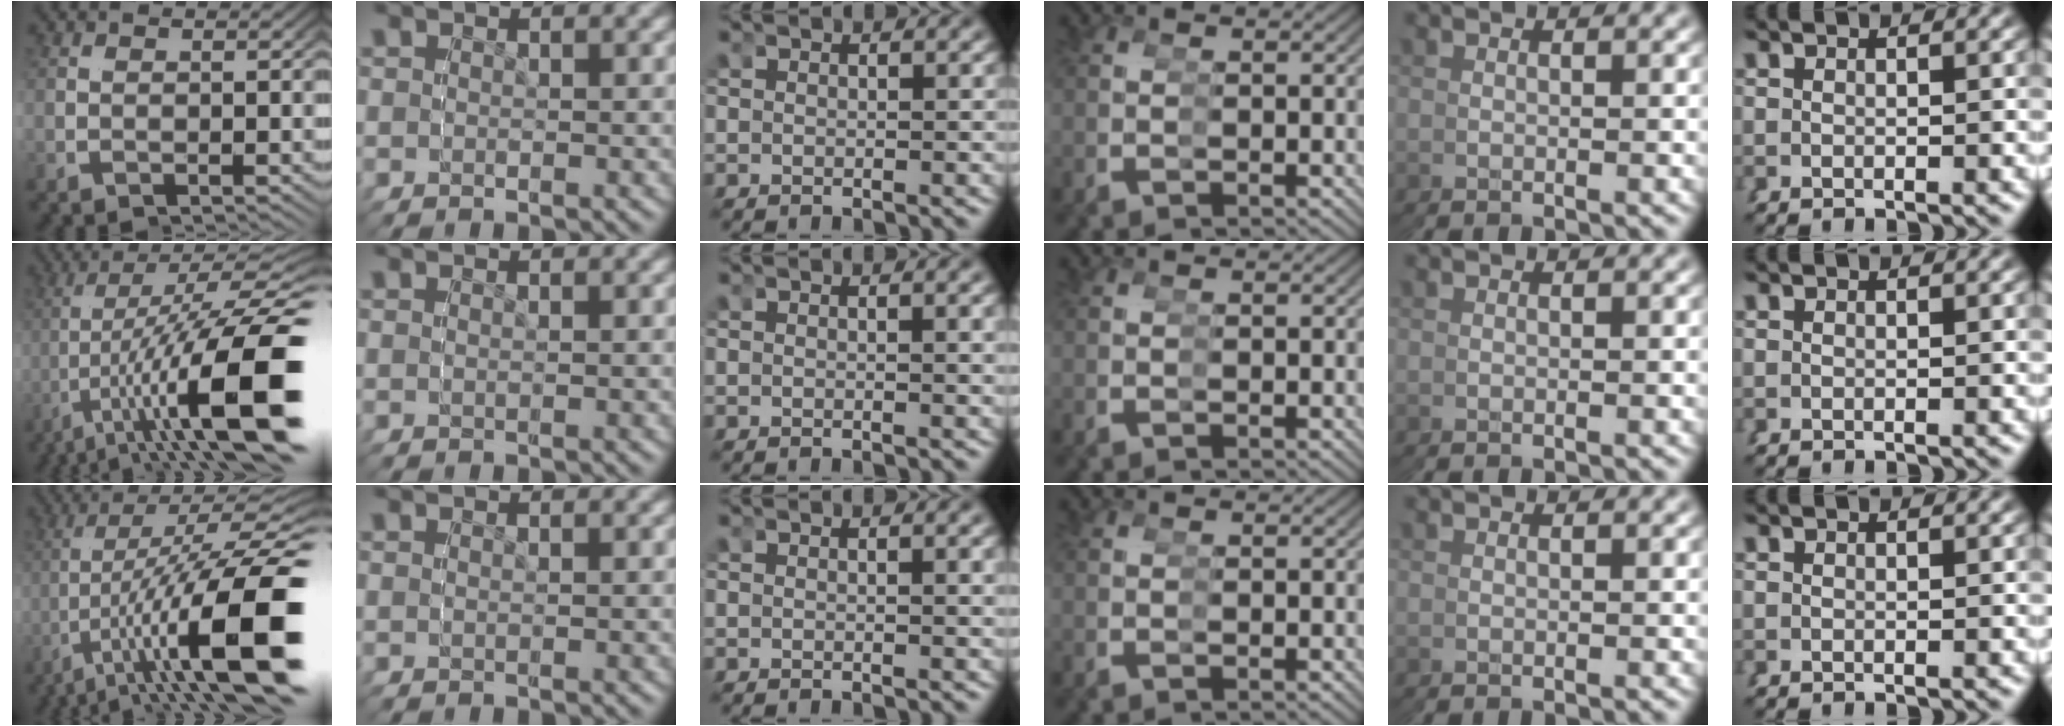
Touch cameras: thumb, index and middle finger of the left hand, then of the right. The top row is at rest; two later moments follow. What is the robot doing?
{"motion": "grasp_and_lifting", "object": "cup"}